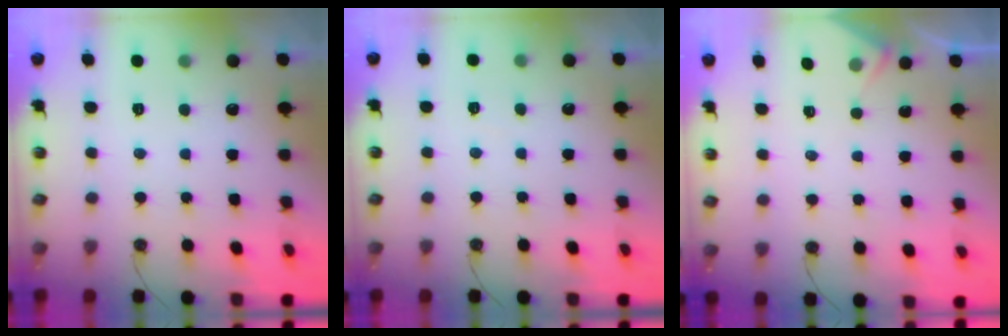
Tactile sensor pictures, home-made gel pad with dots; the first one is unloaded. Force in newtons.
{"total": 3.2, "press": 3.1, "slide": 0.5}
{"total": 4.8, "press": 4.7, "slide": 0.6}